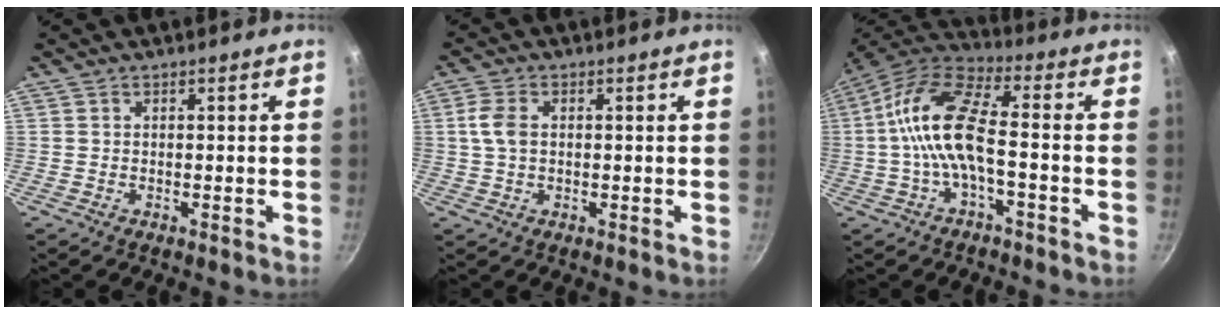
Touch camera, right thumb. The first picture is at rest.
{"total": 4.2, "force": [0.5, 2.7, 3.2], "torque": [-0.068, 0.007, 0.006]}
{"total": 13.3, "force": [-2.1, 5.3, 12.0], "torque": [-0.242, 0.042, -0.056]}